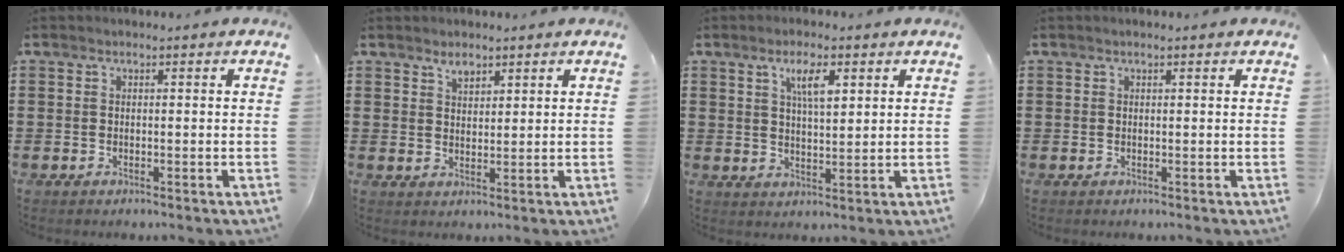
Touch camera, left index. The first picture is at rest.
{"total": 2.4, "force": [2.0, 1.1, 0.8], "torque": [-0.020, 0.003, 0.037]}
{"total": 5.1, "force": [2.7, 1.7, 4.0], "torque": [-0.071, 0.001, 0.043]}
{"total": 0.6, "force": [0.4, 0.1, 0.5], "torque": [-0.009, 0.002, 0.007]}